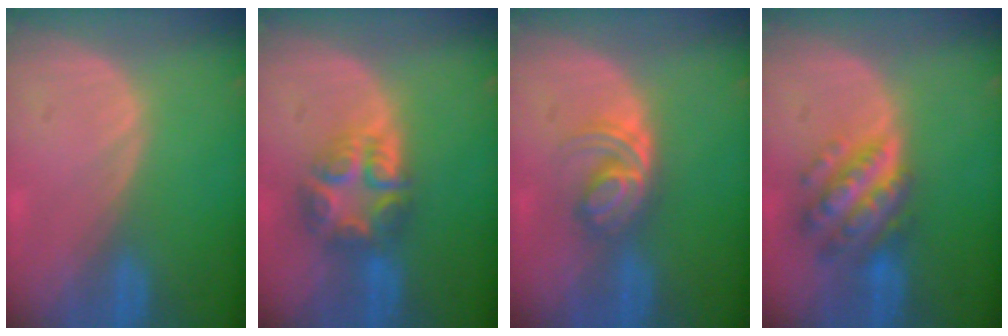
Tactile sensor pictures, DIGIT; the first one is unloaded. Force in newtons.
{"total": 7.6, "press": 6.7, "slide": 3.6}
{"total": 5.8, "press": 5.0, "slide": 2.9}
{"total": 7.7, "press": 7.7, "slide": 0.4}